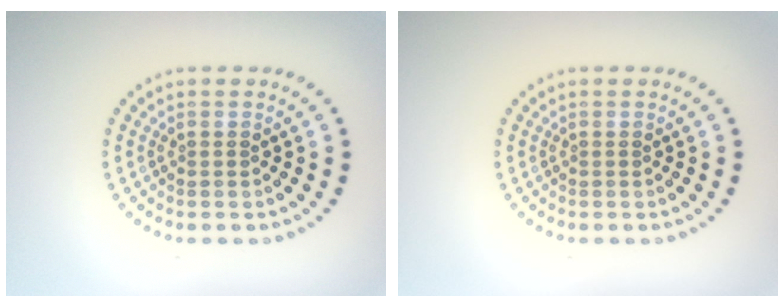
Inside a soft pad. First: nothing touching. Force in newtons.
{"total": 0.0}